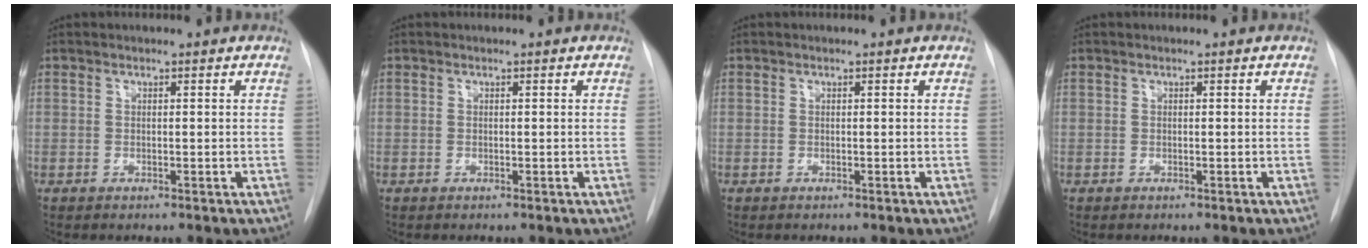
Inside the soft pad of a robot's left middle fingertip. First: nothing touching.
{"total": 0.0}
{"total": 0.0}
{"total": 0.0}